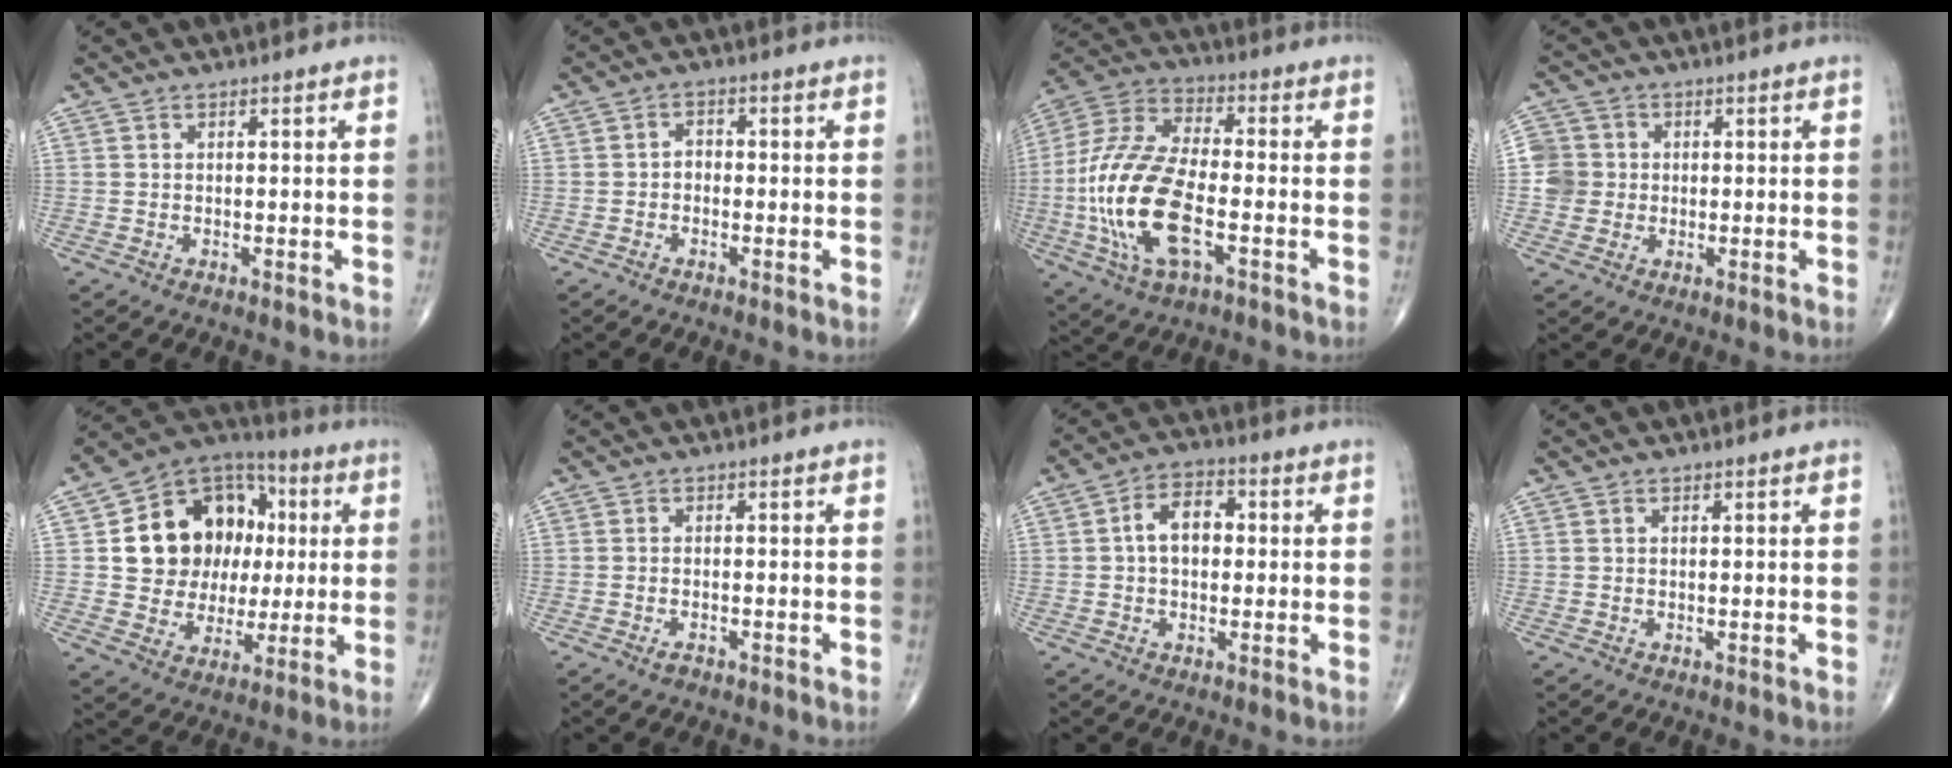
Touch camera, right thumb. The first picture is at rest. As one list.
[{"total": 1.9, "force": [-0.6, 1.5, 1.0], "torque": [-0.004, 0.010, -0.018]}, {"total": 19.5, "force": [-4.6, 8.7, 16.9], "torque": [-0.367, 0.019, -0.084]}, {"total": 5.5, "force": [-0.2, 5.4, 1.0], "torque": [0.005, 0.007, -0.010]}, {"total": 19.2, "force": [3.0, 15.2, 11.2], "torque": [-0.133, 0.020, 0.057]}, {"total": 1.4, "force": [-0.9, 0.6, 0.9], "torque": [-0.019, 0.003, -0.016]}, {"total": 7.2, "force": [0.4, 4.7, 5.4], "torque": [-0.078, 0.021, -0.001]}, {"total": 0.0}]